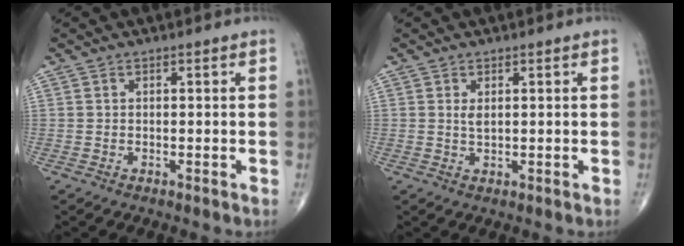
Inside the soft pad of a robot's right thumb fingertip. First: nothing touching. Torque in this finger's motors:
{"motor_torque": [0.61, 0.07, -0.21, -0.22, -0.03]}